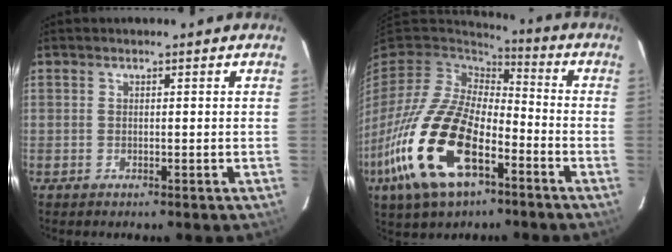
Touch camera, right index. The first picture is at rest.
{"total": 23.3, "force": [-9.9, 11.5, 17.8], "torque": [-0.391, -0.037, -0.184]}